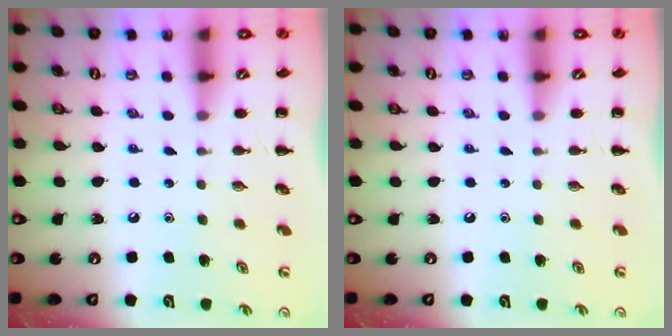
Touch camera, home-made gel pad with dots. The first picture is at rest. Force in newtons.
{"total": 0.0}